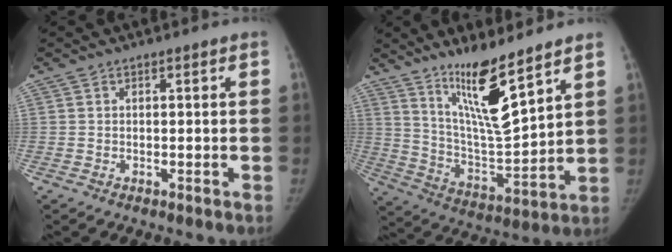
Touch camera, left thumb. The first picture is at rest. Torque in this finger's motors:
{"motor_torque": [0.26, 0.15, 1.52, -1.27, 0.34]}